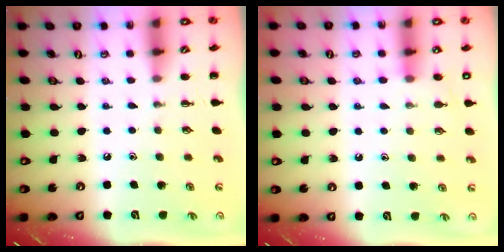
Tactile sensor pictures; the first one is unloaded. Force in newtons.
{"total": 7.7, "press": 7.5, "slide": 2.0}